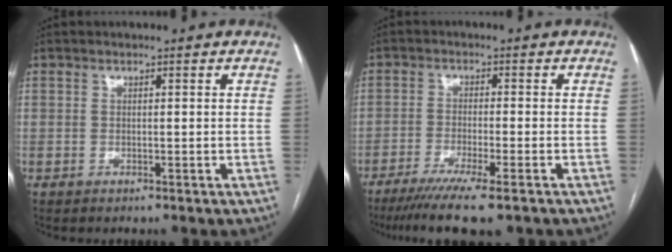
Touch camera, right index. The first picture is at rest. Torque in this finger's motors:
{"motor_torque": [1.12, -1.02, 0.52, 0.13]}